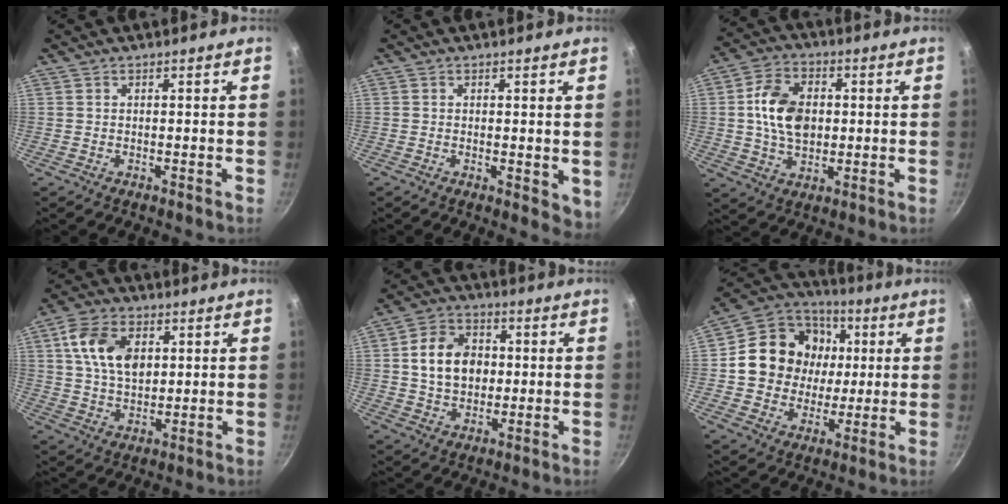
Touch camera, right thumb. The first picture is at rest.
{"total": 3.8, "force": [0.2, 1.9, 3.3], "torque": [-0.038, -0.010, 0.004]}
{"total": 11.6, "force": [1.0, 8.0, 8.2], "torque": [-0.127, 0.010, 0.011]}
{"total": 11.1, "force": [3.0, 7.3, 7.8], "torque": [-0.128, -0.002, 0.053]}
{"total": 11.0, "force": [0.9, 8.5, 7.0], "torque": [-0.099, 0.014, 0.010]}
{"total": 17.5, "force": [2.3, 15.4, 7.9], "torque": [-0.113, 0.014, 0.033]}